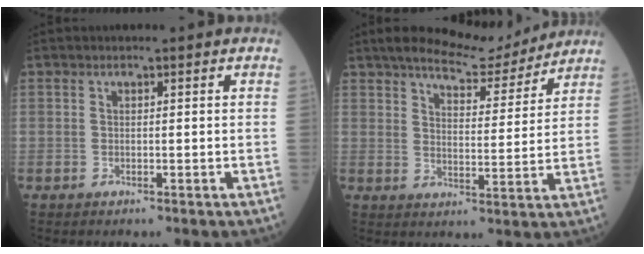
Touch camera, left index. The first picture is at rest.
{"total": 10.7, "force": [10.2, 1.7, 2.7], "torque": [-0.051, -0.010, 0.159]}